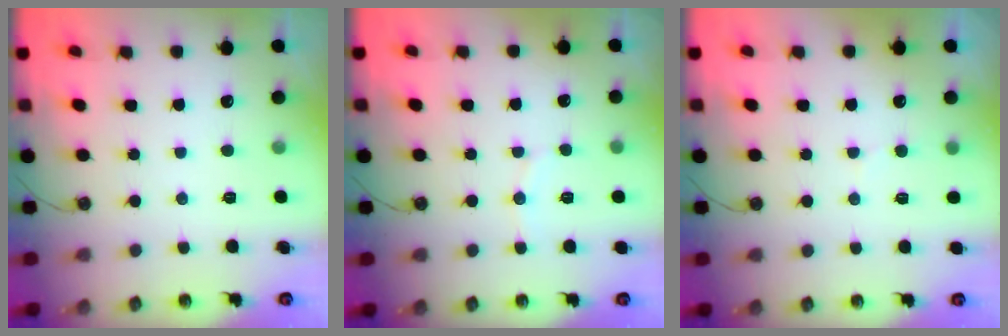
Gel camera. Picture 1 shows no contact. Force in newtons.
{"total": 4.5, "press": 4.1, "slide": 1.7}
{"total": 4.9, "press": 4.8, "slide": 1.3}